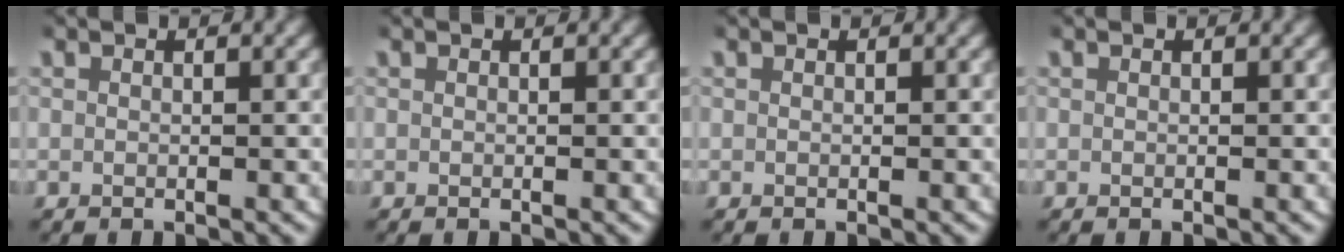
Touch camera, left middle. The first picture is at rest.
{"total": 0.0}
{"total": 0.0}
{"total": 0.0}